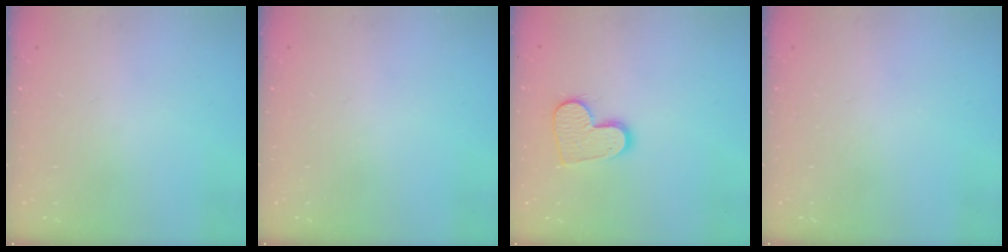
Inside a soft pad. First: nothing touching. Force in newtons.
{"total": 0.0}
{"total": 12.0, "press": 11.9, "slide": 0.8}
{"total": 0.0}